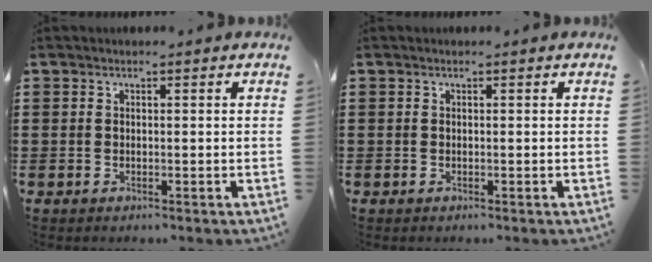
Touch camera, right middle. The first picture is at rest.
{"total": 0.0}